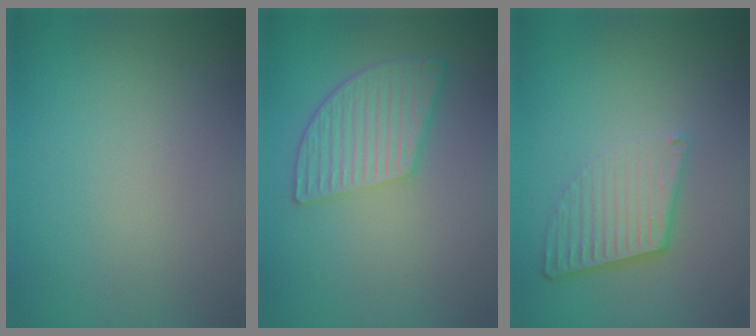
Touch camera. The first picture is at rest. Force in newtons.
{"total": 5.5, "press": 4.0, "slide": 3.7}
{"total": 4.1, "press": 2.7, "slide": 3.1}